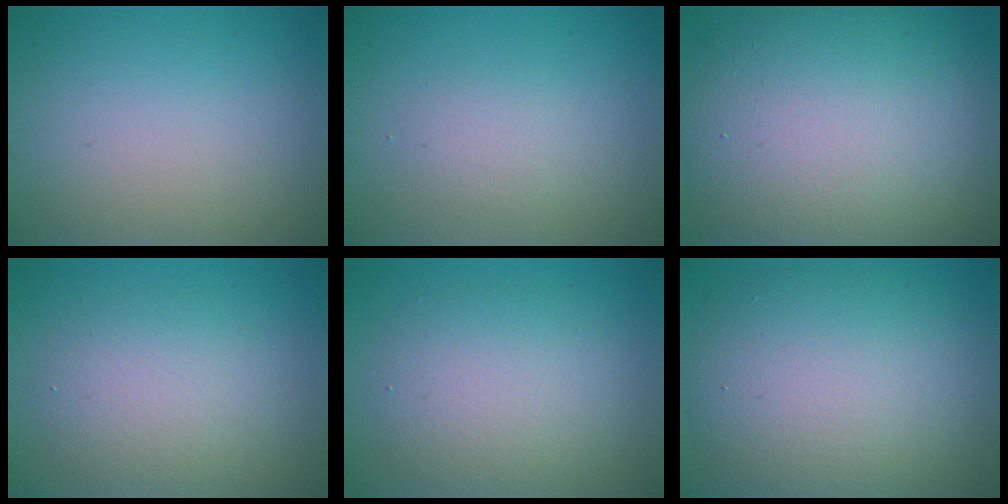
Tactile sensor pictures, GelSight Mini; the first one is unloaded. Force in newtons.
{"total": 1.5, "press": 1.5, "slide": 0.1}
{"total": 14.5, "press": 14.4, "slide": 1.0}
{"total": 4.0, "press": 4.0, "slide": 0.3}
{"total": 4.8, "press": 4.8, "slide": 0.4}
{"total": 10.1, "press": 10.1, "slide": 0.7}